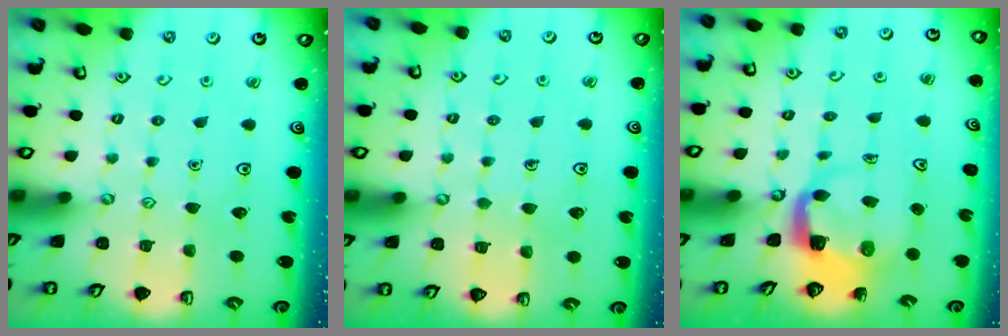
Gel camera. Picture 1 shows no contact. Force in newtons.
{"total": 3.4, "press": 3.4, "slide": 0.3}
{"total": 3.9, "press": 3.9, "slide": 0.5}